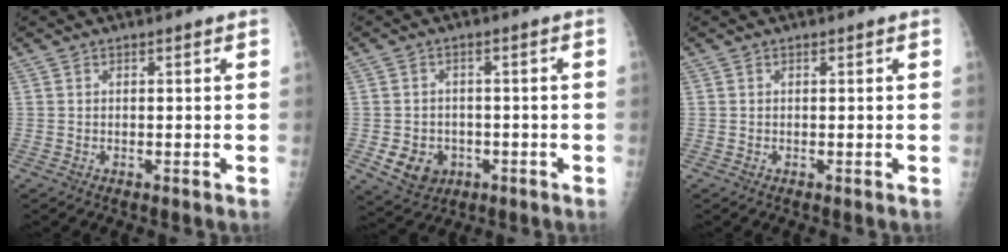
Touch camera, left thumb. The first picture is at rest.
{"total": 6.6, "force": [-2.0, 5.6, 2.9], "torque": [-0.030, 0.010, -0.021]}
{"total": 0.0}